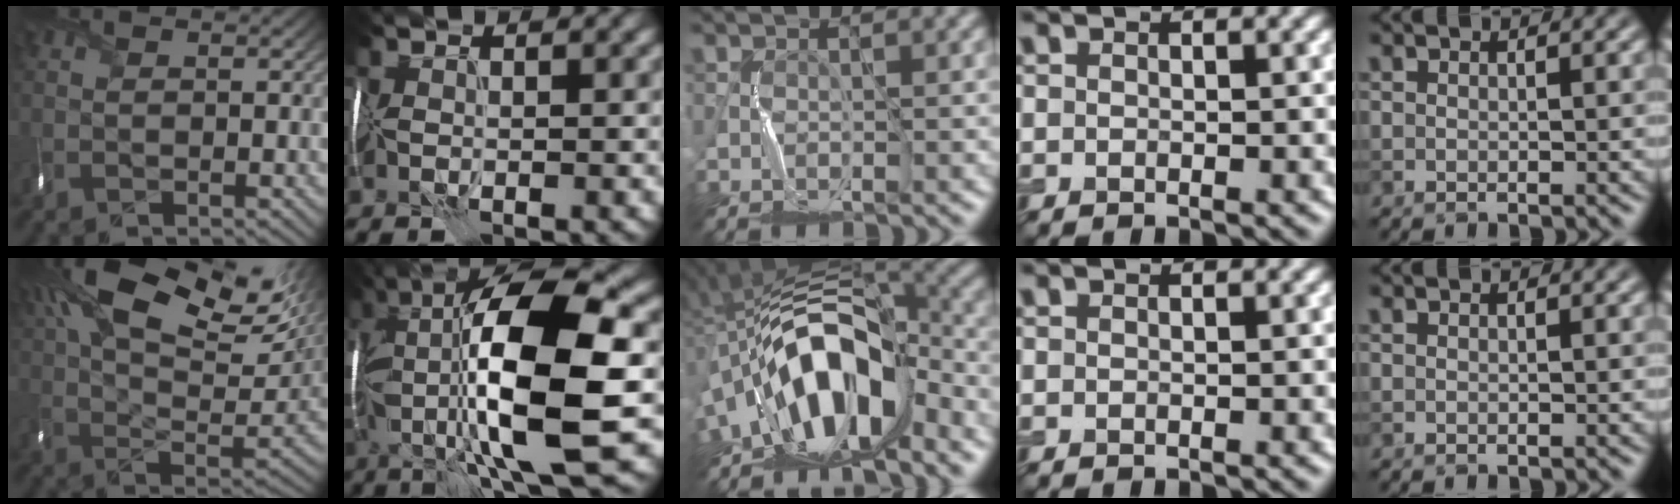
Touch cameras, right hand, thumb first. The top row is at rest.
{"thumb": {"total": 21.8, "force": [11.2, 9.7, 16.0], "torque": [-0.308, 0.062, 0.173]}, "index": {"total": 15.3, "force": [-0.2, 3.8, 14.8], "torque": [-0.251, 0.012, 0.002]}, "middle": {"total": 11.3, "force": [-5.1, 4.9, 8.8], "torque": [-0.128, 0.020, -0.096]}}